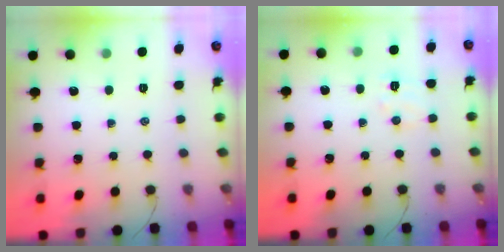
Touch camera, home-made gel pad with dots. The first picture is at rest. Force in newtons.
{"total": 5.0, "press": 4.9, "slide": 1.0}